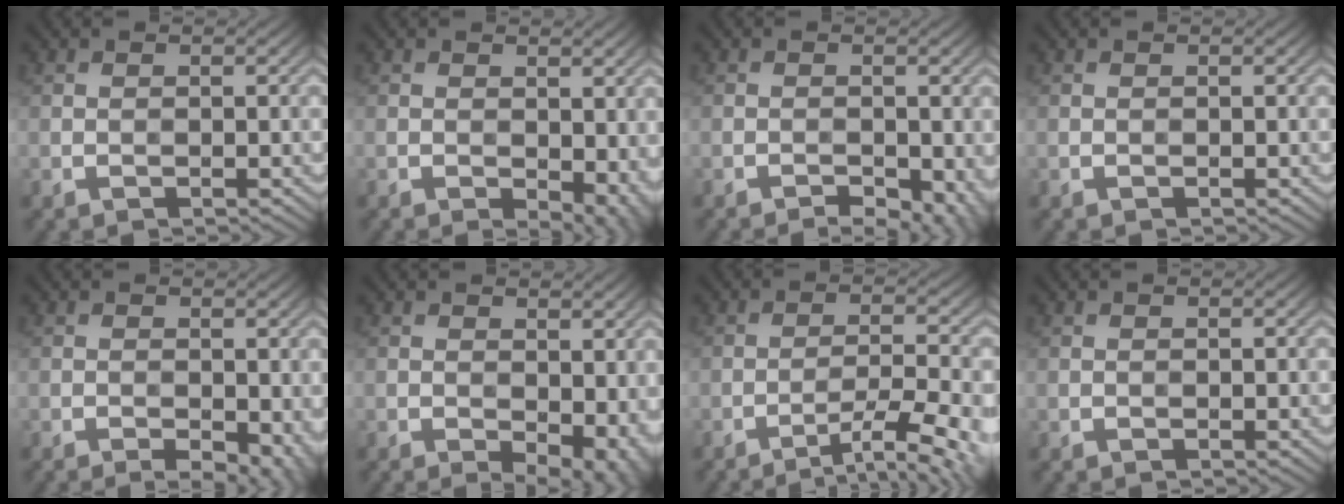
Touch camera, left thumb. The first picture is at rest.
{"total": 4.8, "force": [-1.0, 2.9, 3.8], "torque": [-0.050, -0.013, -0.009]}
{"total": 4.5, "force": [-2.7, 1.9, 3.1], "torque": [-0.051, -0.006, -0.026]}
{"total": 0.0}
{"total": 4.7, "force": [-2.0, 2.1, 3.7], "torque": [-0.051, -0.011, -0.017]}
{"total": 6.1, "force": [-1.4, 3.3, 4.9], "torque": [-0.066, -0.012, -0.015]}
{"total": 8.5, "force": [-5.3, 1.4, 6.5], "torque": [-0.111, 0.010, -0.078]}
{"total": 0.0}